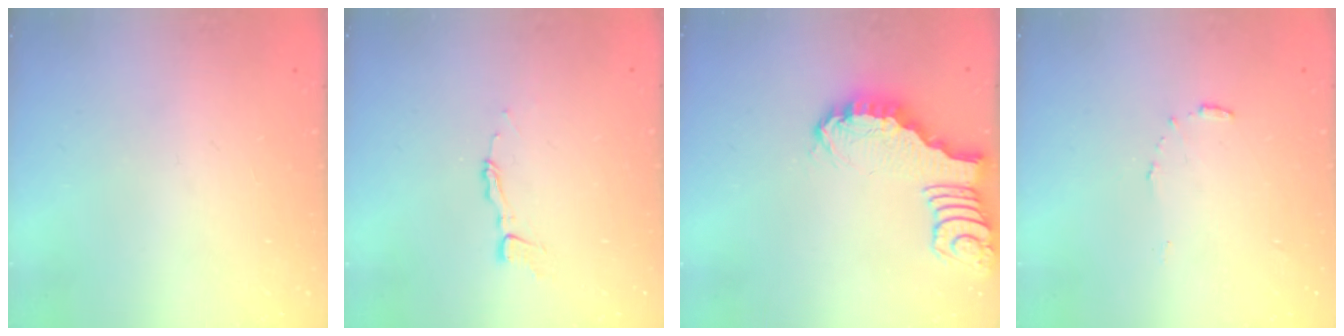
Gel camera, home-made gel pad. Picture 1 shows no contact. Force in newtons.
{"total": 3.3, "press": 3.3, "slide": 0.4}
{"total": 2.4, "press": 2.4, "slide": 0.2}
{"total": 4.4, "press": 4.4, "slide": 0.2}